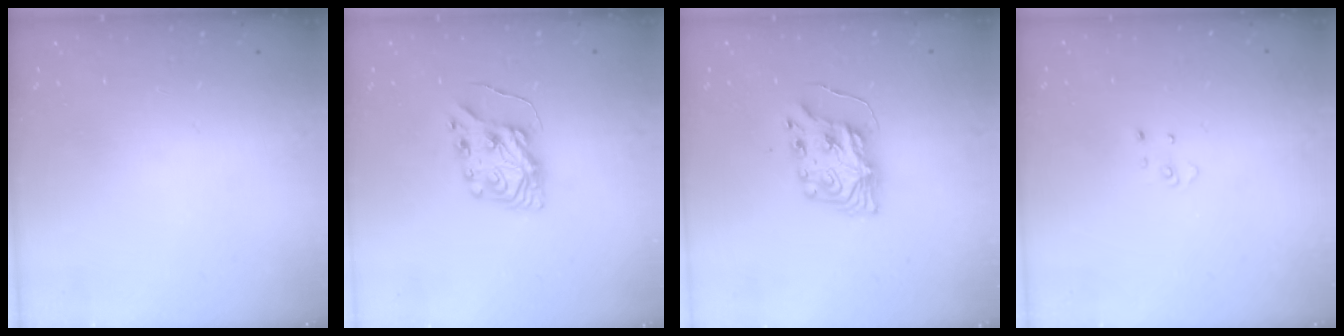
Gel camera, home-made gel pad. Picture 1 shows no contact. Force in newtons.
{"total": 8.8, "press": 8.8, "slide": 1.0}
{"total": 8.2, "press": 8.2, "slide": 0.6}
{"total": 2.7, "press": 2.7, "slide": 0.3}